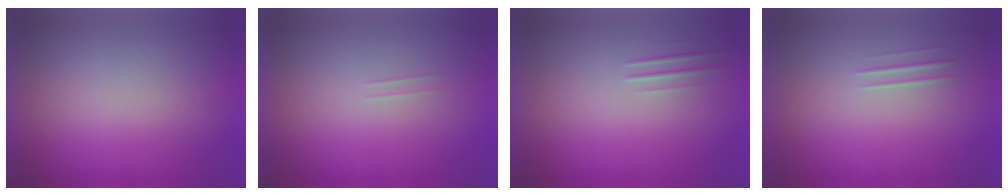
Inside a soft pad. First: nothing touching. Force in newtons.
{"total": 1.1}
{"total": 1.1}
{"total": 1.5}